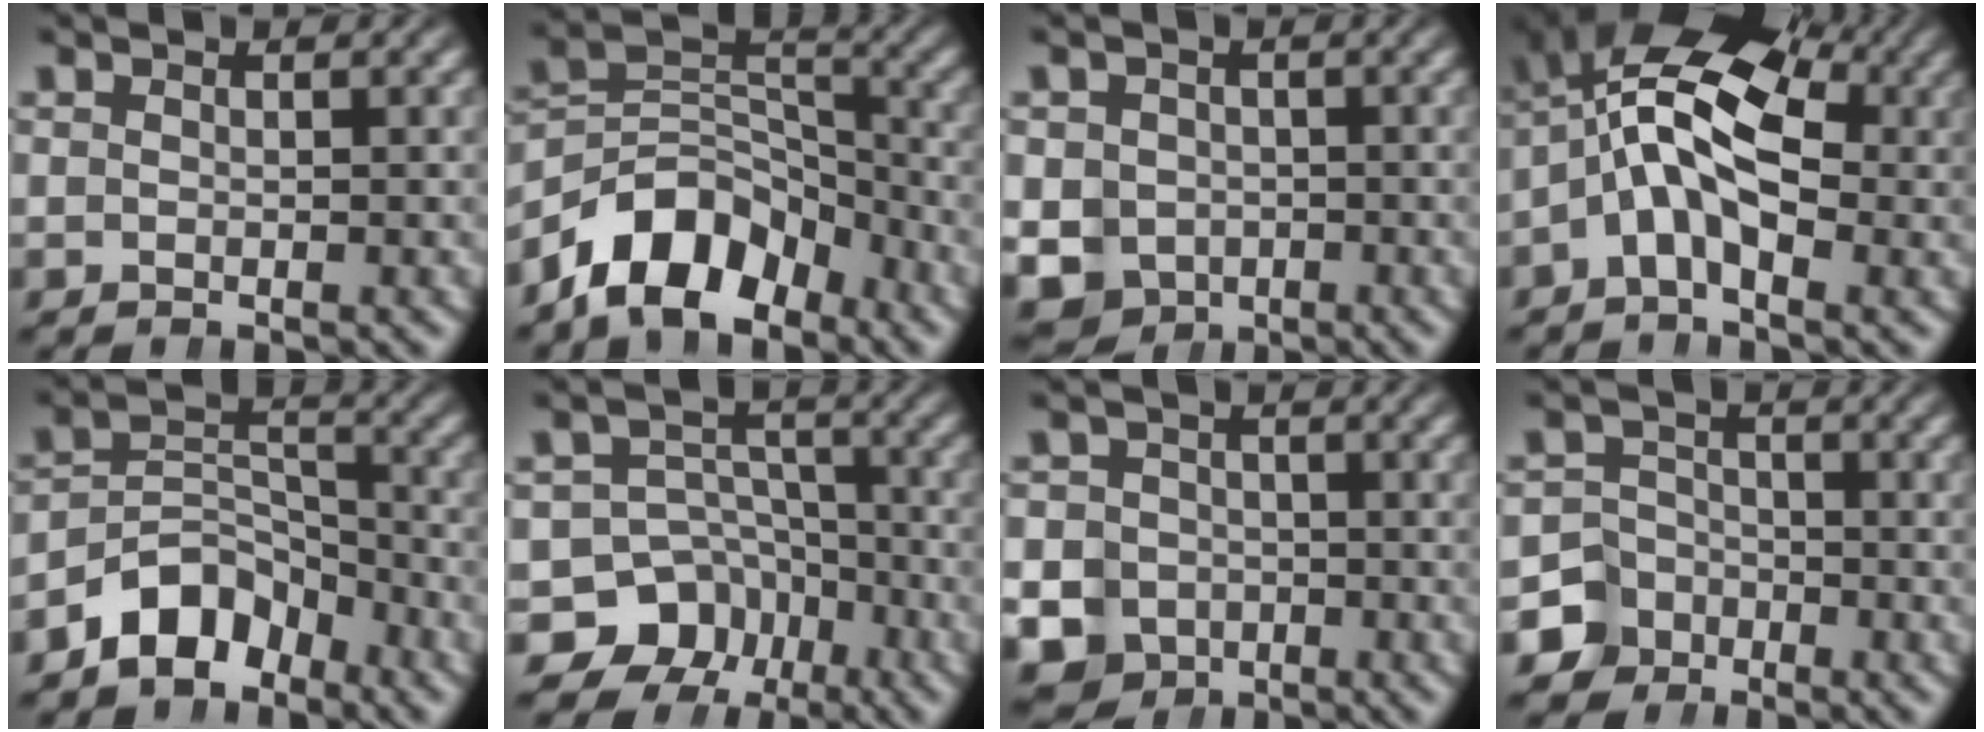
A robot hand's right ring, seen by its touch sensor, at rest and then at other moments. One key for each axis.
{"total": 9.7, "fx": -4.1, "fy": 7.0, "fz": 5.3, "tx": -0.082, "ty": -0.023, "tz": -0.064}
{"total": 10.2, "fx": -3.6, "fy": 9.0, "fz": 3.2, "tx": -0.063, "ty": -0.046, "tz": -0.049}
{"total": 15.5, "fx": 2.9, "fy": 11.1, "fz": 10.5, "tx": -0.176, "ty": -0.002, "tz": 0.020}
{"total": 6.6, "fx": -4.1, "fy": 4.3, "fz": 2.9, "tx": -0.024, "ty": -0.011, "tz": -0.072}
{"total": 14.5, "fx": -5.8, "fy": 12.4, "fz": 4.8, "tx": -0.084, "ty": -0.061, "tz": -0.088}
{"total": 11.7, "fx": -4.3, "fy": 10.4, "fz": 3.3, "tx": -0.059, "ty": -0.045, "tz": -0.070}
{"total": 7.4, "fx": -4.2, "fy": 5.8, "fz": 1.7, "tx": -0.022, "ty": -0.031, "tz": -0.065}